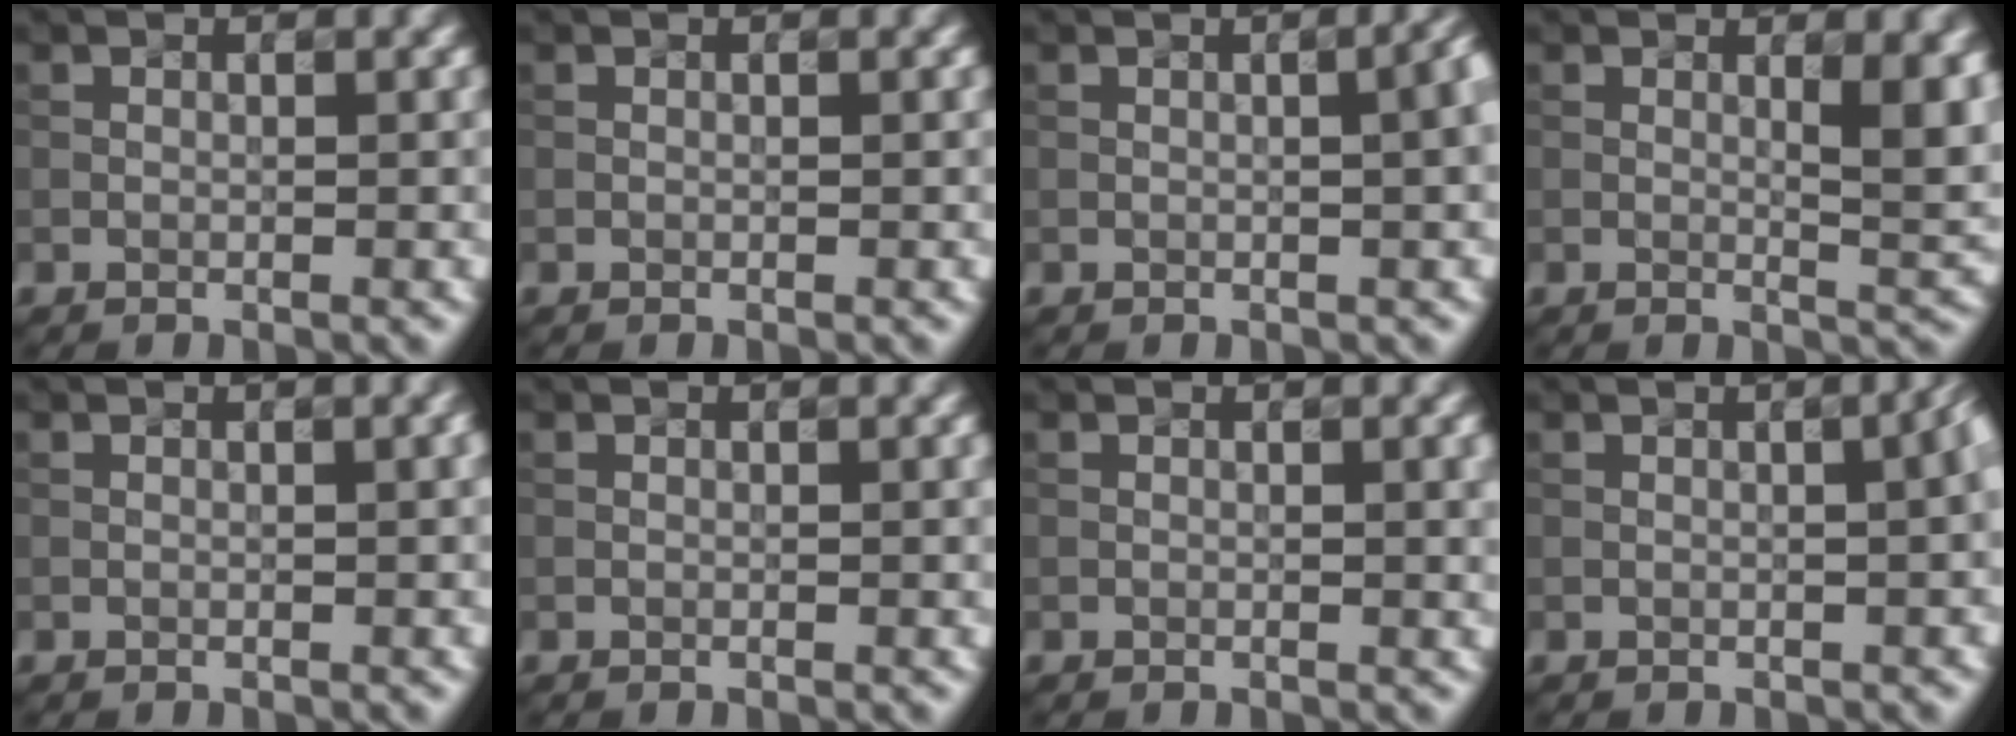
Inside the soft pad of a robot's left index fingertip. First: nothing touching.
{"total": 0.0}
{"total": 5.4, "force": [0.7, 2.6, 4.7], "torque": [-0.011, 0.037, -0.004]}
{"total": 4.7, "force": [1.1, 1.3, 4.4], "torque": [-0.050, -0.004, 0.025]}
{"total": 1.7, "force": [0.3, 0.5, 1.6], "torque": [-0.016, 0.007, 0.001]}
{"total": 0.7, "force": [0.1, 0.3, 0.7], "torque": [-0.006, 0.004, 0.001]}
{"total": 2.0, "force": [0.4, 0.6, 1.9], "torque": [-0.015, 0.006, 0.006]}
{"total": 4.5, "force": [0.5, 2.0, 4.0], "torque": [-0.007, 0.031, -0.002]}